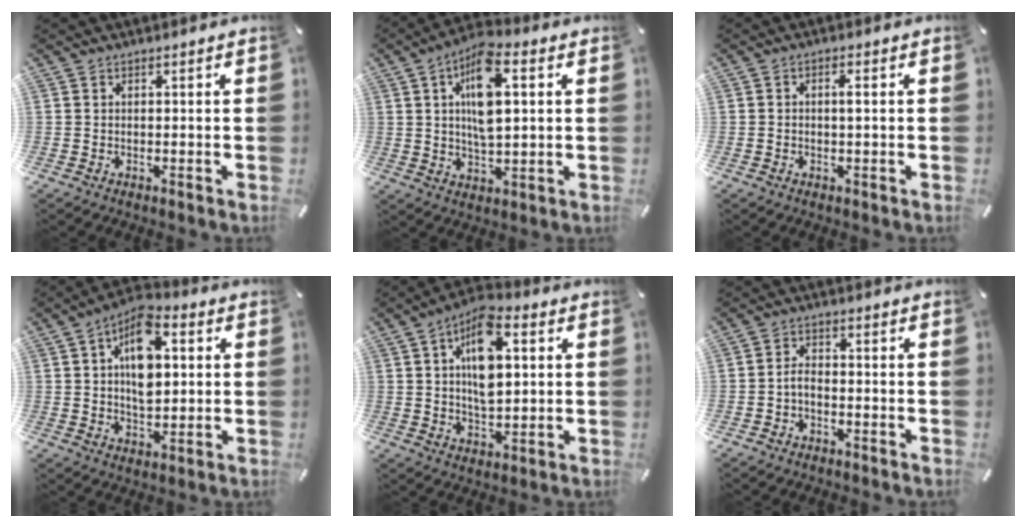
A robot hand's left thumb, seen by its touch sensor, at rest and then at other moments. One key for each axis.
{"total": 11.9, "fx": 3.4, "fy": 5.1, "fz": 10.2, "tx": -0.186, "ty": -0.002, "tz": 0.054}
{"total": 1.7, "fx": 0.0, "fy": 0.6, "fz": 1.6, "tx": -0.031, "ty": 0.003, "tz": -0.001}
{"total": 12.1, "fx": 2.8, "fy": 7.5, "fz": 9.1, "tx": -0.143, "ty": 0.000, "tz": 0.049}
{"total": 12.8, "fx": 3.5, "fy": 6.9, "fz": 10.2, "tx": -0.178, "ty": -0.001, "tz": 0.057}
{"total": 2.9, "fx": -1.4, "fy": 1.7, "fz": 1.9, "tx": -0.042, "ty": 0.009, "tz": -0.030}